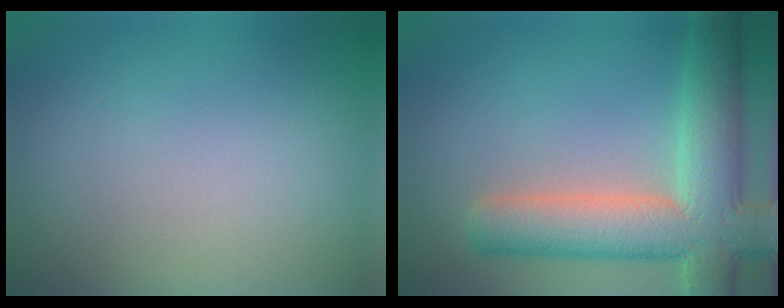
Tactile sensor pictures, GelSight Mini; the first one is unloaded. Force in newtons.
{"total": 9.7, "press": 9.7, "slide": 0.9}